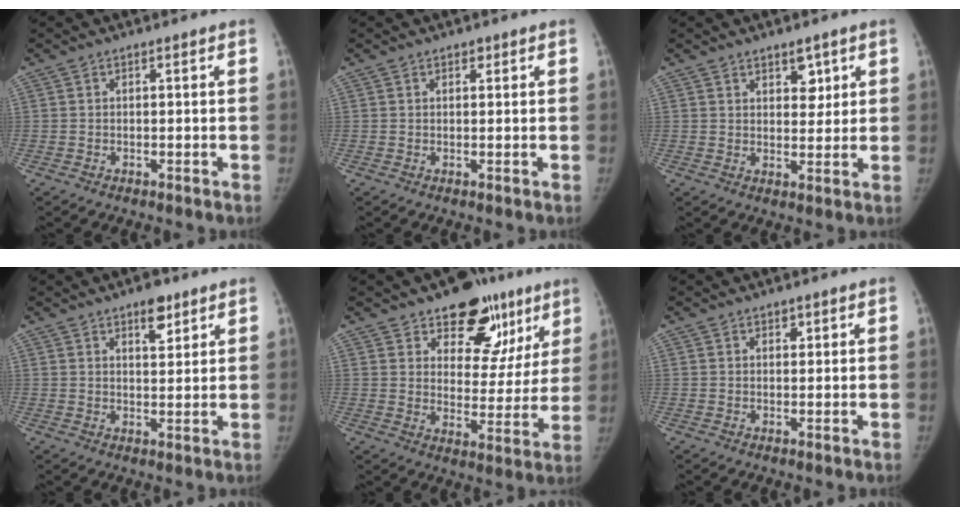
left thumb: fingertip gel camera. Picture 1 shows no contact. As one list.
[{"total": 0.8, "force": [0.5, 0.5, 0.4], "torque": [-0.001, -0.003, 0.006]}, {"total": 4.4, "force": [2.4, 2.6, 2.6], "torque": [-0.009, -0.015, 0.036]}, {"total": 4.8, "force": [3.1, 2.1, 3.1], "torque": [-0.027, -0.018, 0.045]}, {"total": 17.7, "force": [10.9, 10.3, 9.4], "torque": [-0.053, -0.046, 0.150]}, {"total": 1.2, "force": [0.7, 0.8, 0.5], "torque": [0.002, -0.003, 0.009]}]